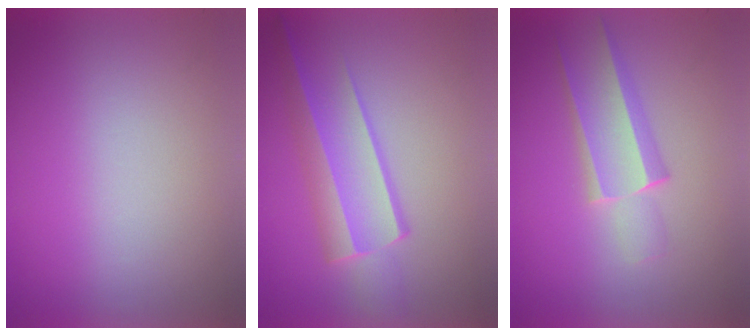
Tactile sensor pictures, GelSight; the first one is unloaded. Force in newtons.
{"total": 3.3}
{"total": 2.2}